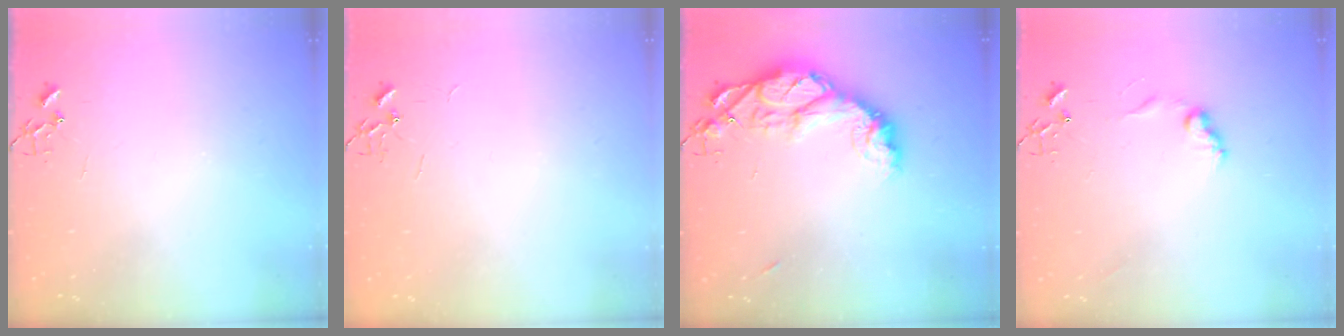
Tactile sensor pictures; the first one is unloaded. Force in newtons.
{"total": 1.8, "press": 1.8, "slide": 0.2}
{"total": 15.7, "press": 15.7, "slide": 1.4}
{"total": 7.9, "press": 7.9, "slide": 0.5}